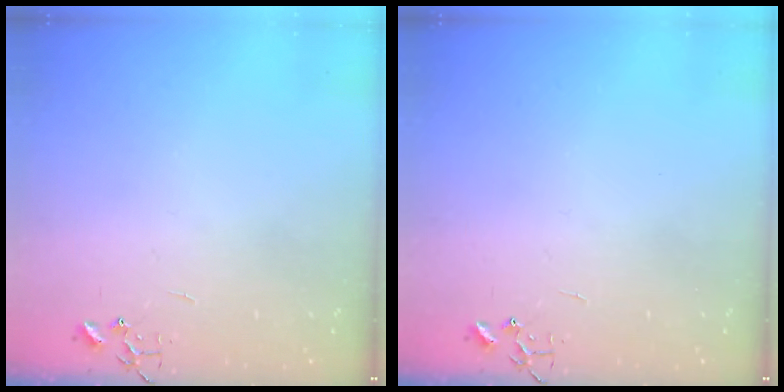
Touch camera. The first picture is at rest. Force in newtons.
{"total": 0.0}